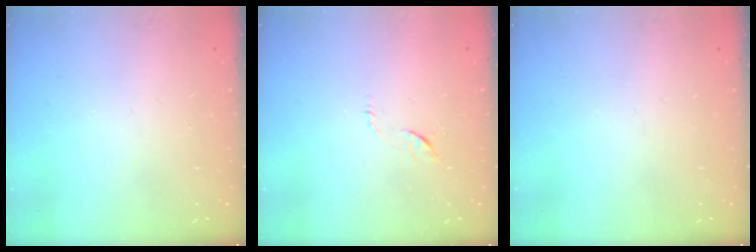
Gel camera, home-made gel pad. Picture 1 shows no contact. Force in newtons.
{"total": 4.6, "press": 4.5, "slide": 0.5}
{"total": 0.0}